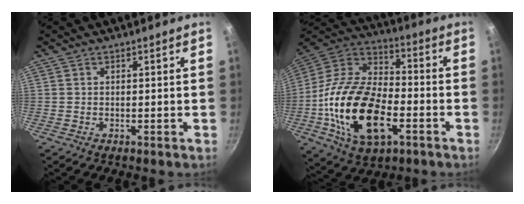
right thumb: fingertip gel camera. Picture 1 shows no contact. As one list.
[{"total": 24.4, "force": [-6.3, 13.5, 19.2], "torque": [-0.354, 0.028, -0.124]}]